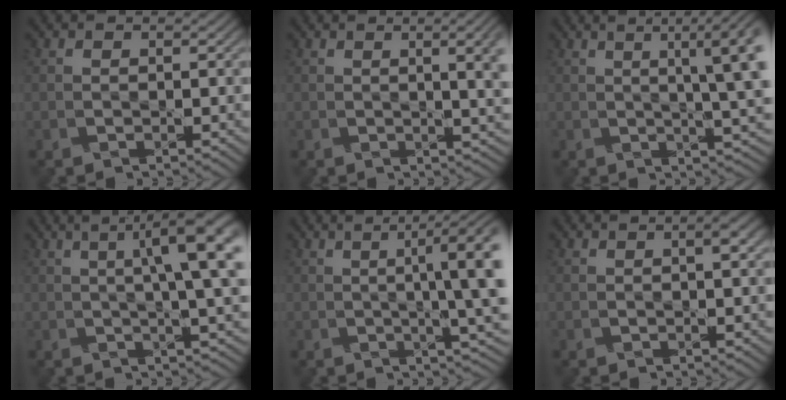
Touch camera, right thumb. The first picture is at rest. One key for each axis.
{"total": 4.8, "fx": 1.1, "fy": 1.0, "fz": 4.6, "tx": -0.055, "ty": 0.004, "tz": 0.022}
{"total": 8.7, "fx": 2.0, "fy": 1.8, "fz": 8.2, "tx": -0.092, "ty": 0.019, "tz": 0.023}
{"total": 9.0, "fx": 2.1, "fy": 1.6, "fz": 8.6, "tx": -0.100, "ty": 0.024, "tz": 0.026}
{"total": 9.1, "fx": 0.8, "fy": 1.8, "fz": 8.9, "tx": -0.103, "ty": 0.016, "tz": 0.010}
{"total": 1.2, "fx": 0.4, "fy": 0.1, "fz": 1.2, "tx": -0.020, "ty": 0.002, "tz": 0.006}